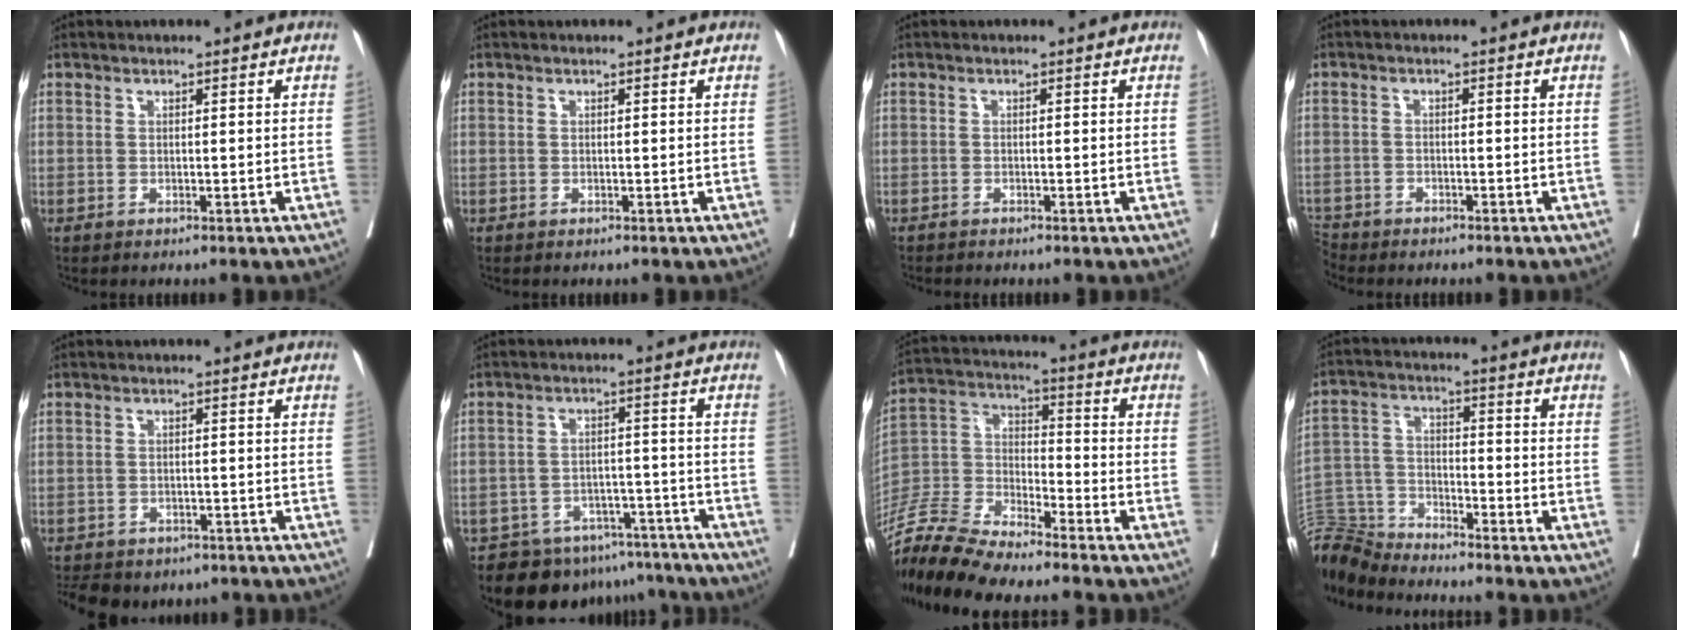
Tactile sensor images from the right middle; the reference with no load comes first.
{"total": 0.0}
{"total": 0.5, "force": [-0.5, -0.1, 0.0], "torque": [-0.010, -0.004, -0.015]}
{"total": 3.4, "force": [-3.1, 1.3, -0.2], "torque": [-0.002, -0.005, -0.063]}
{"total": 11.3, "force": [-8.6, 6.2, 4.0], "torque": [-0.081, -0.003, -0.101]}
{"total": 12.8, "force": [-10.8, 6.2, 2.7], "torque": [-0.028, 0.021, -0.137]}
{"total": 17.0, "force": [-15.5, 2.1, 6.7], "torque": [-0.141, 0.001, -0.295]}
{"total": 9.2, "force": [-9.2, 0.4, -0.2], "torque": [-0.002, 0.011, -0.181]}